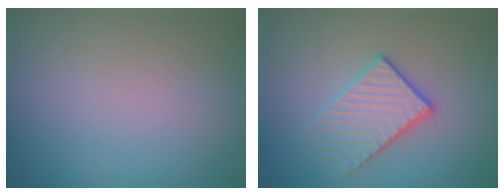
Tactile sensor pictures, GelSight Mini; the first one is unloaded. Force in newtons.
{"total": 3.2, "press": 3.0, "slide": 1.1}